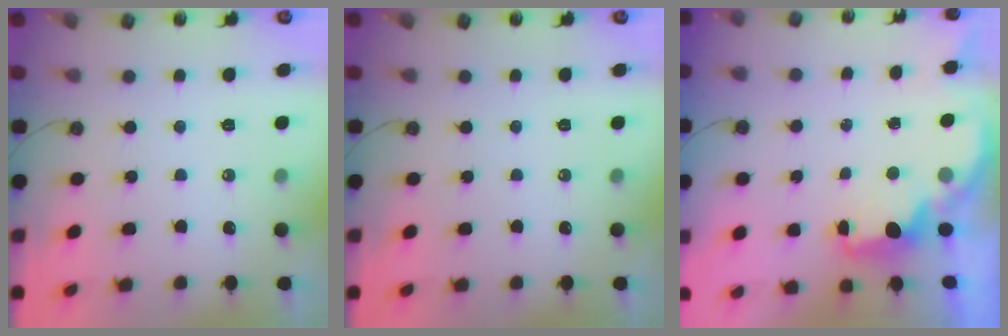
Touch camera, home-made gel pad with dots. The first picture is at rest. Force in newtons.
{"total": 0.0}
{"total": 2.8, "press": 2.6, "slide": 0.9}